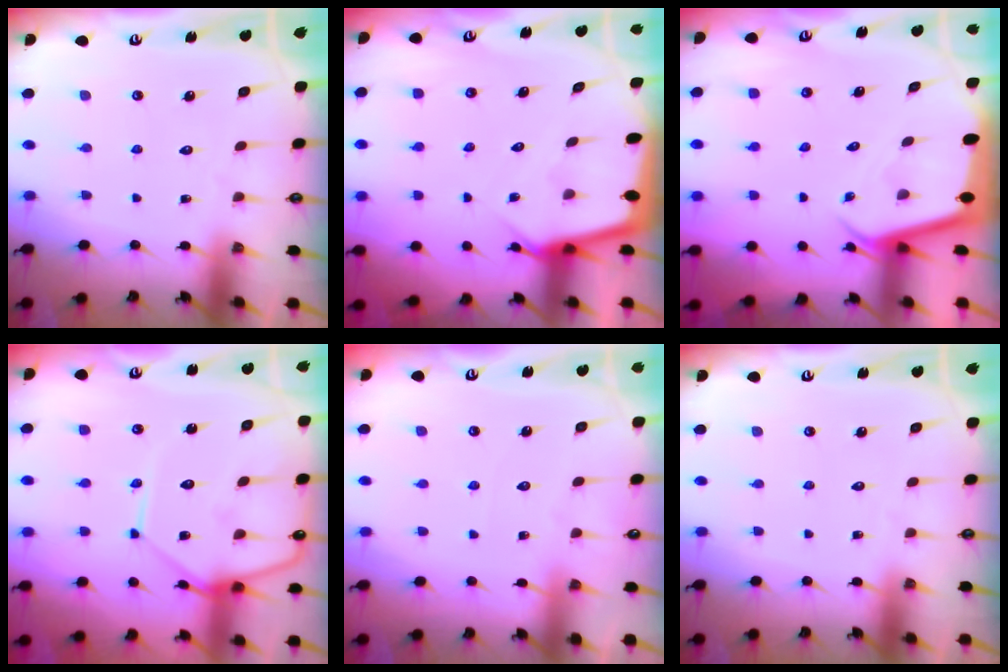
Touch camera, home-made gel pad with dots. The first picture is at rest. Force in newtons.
{"total": 3.7, "press": 3.7, "slide": 0.3}
{"total": 2.7, "press": 2.7, "slide": 0.2}
{"total": 12.4, "press": 12.3, "slide": 1.3}
{"total": 2.3, "press": 2.3, "slide": 0.4}
{"total": 0.0}